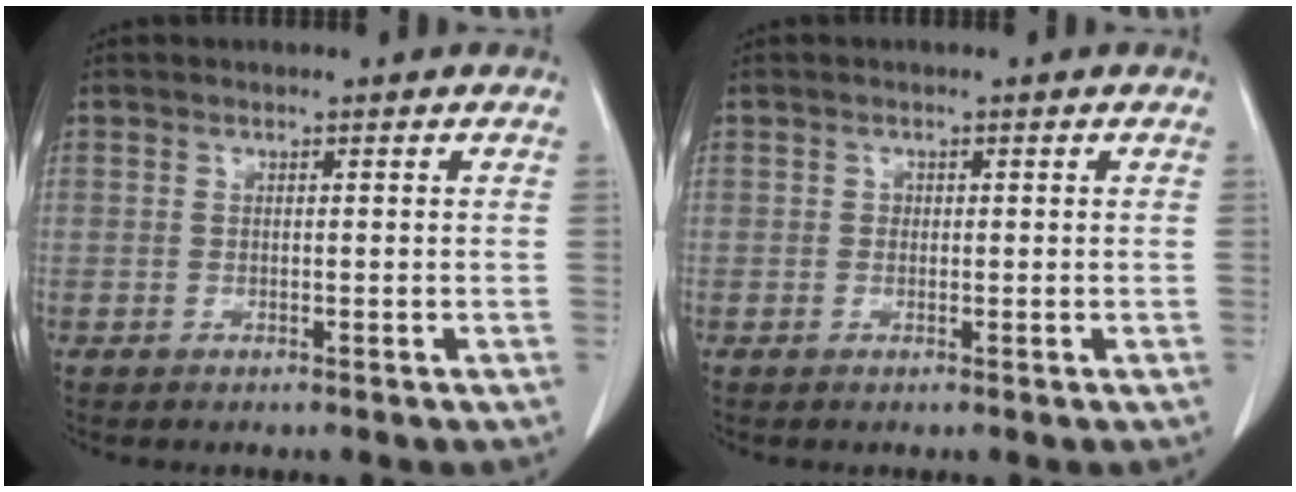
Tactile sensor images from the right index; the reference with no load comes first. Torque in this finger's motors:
{"motor_torque": [-0.01, 0.04, -0.01, 0.00]}